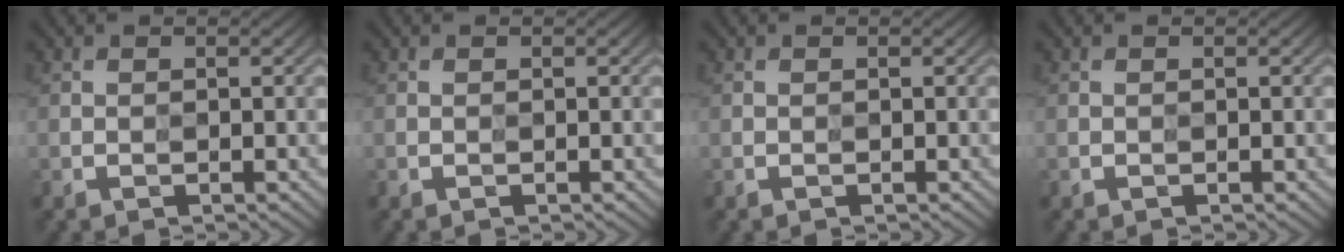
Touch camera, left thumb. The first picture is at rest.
{"total": 0.0}
{"total": 0.0}
{"total": 0.0}